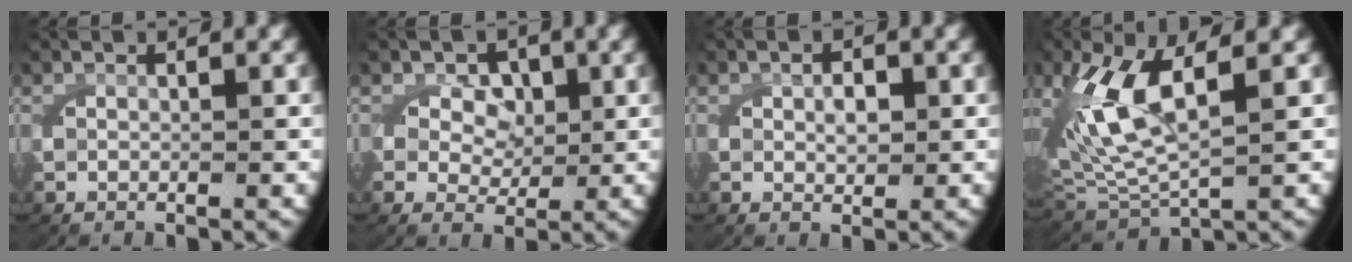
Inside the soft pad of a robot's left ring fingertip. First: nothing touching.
{"total": 4.2, "force": [0.6, 3.8, 1.8], "torque": [-0.044, -0.025, 0.013]}
{"total": 1.7, "force": [0.1, 1.1, 1.3], "torque": [-0.019, -0.009, 0.007]}
{"total": 7.8, "force": [1.6, 4.6, 6.1], "torque": [-0.157, -0.006, 0.040]}